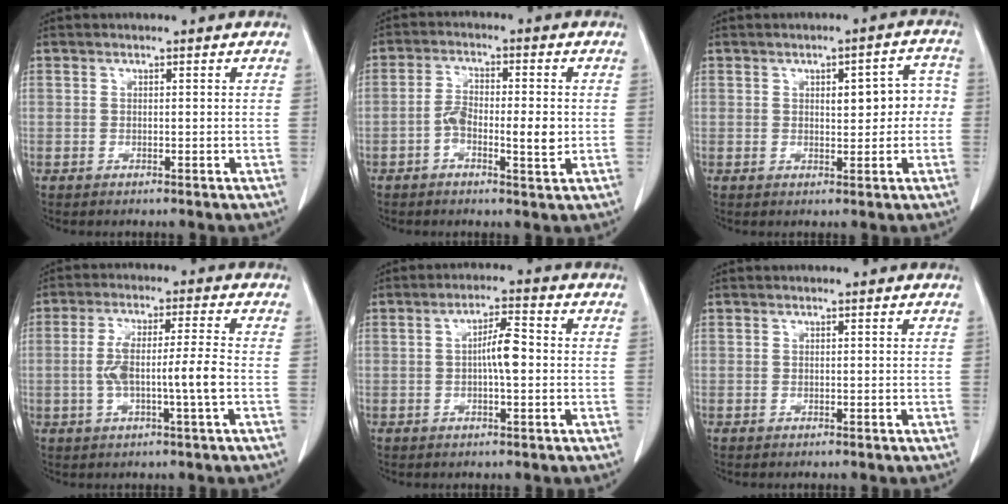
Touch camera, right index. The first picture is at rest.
{"total": 6.2, "force": [-1.3, 2.1, 5.7], "torque": [-0.102, 0.007, -0.023]}
{"total": 5.7, "force": [0.4, 2.5, 5.1], "torque": [-0.058, 0.027, 0.006]}
{"total": 8.0, "force": [-1.4, 0.1, 7.9], "torque": [-0.156, 0.011, -0.025]}
{"total": 4.7, "force": [-0.2, 0.8, 4.7], "torque": [-0.085, 0.009, -0.005]}
{"total": 0.0}